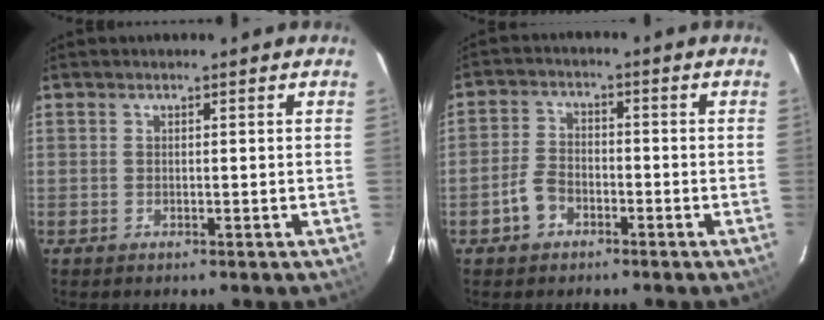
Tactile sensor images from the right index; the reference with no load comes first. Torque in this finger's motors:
{"motor_torque": [-0.14, -0.07, -0.18, -0.07]}